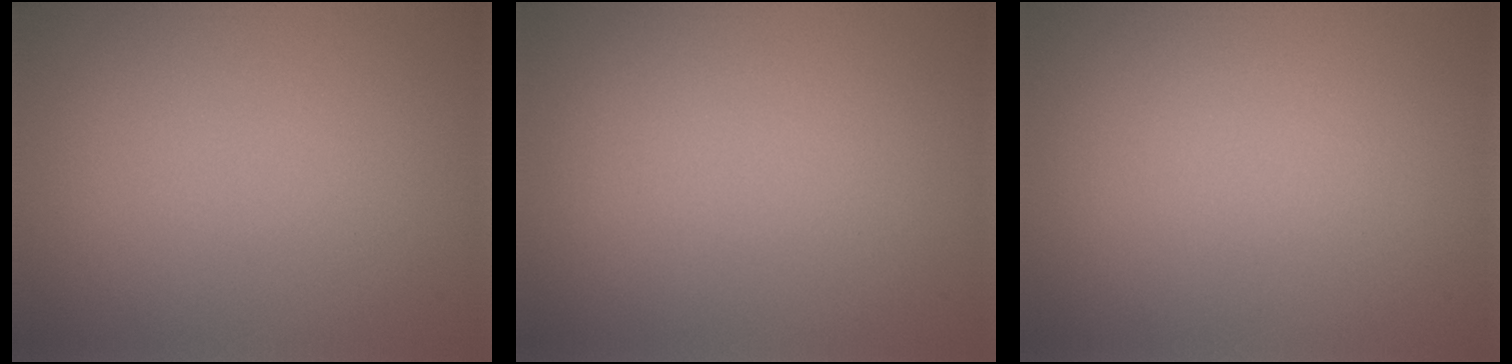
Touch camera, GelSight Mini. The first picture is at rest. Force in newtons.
{"total": 0.0}
{"total": 0.0}